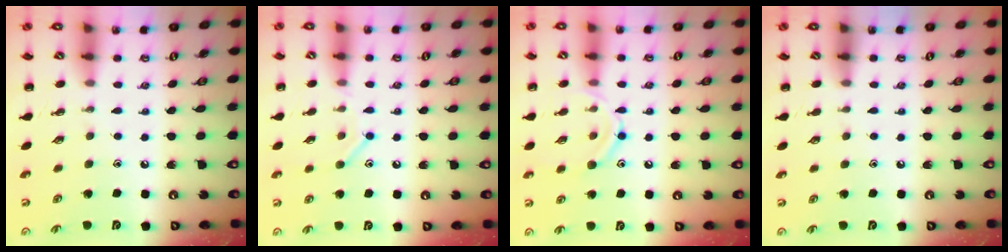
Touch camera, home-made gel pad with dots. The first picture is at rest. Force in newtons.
{"total": 8.1, "press": 7.9, "slide": 1.4}
{"total": 11.6, "press": 11.5, "slide": 1.4}
{"total": 0.9, "press": 0.9, "slide": 0.2}